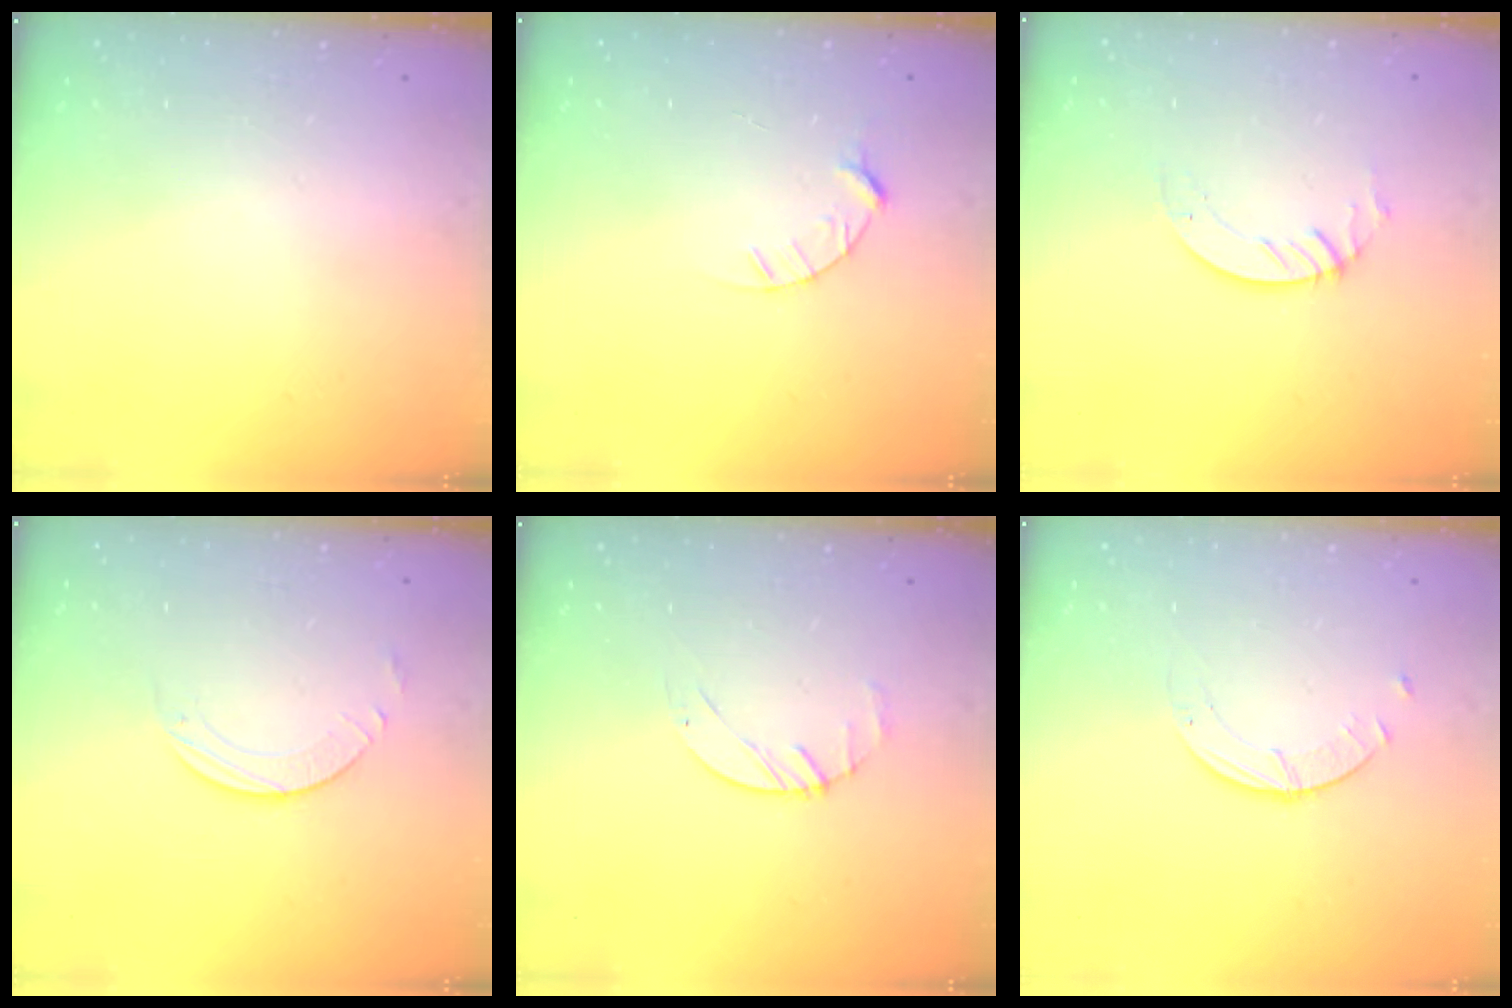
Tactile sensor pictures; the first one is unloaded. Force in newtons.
{"total": 4.3, "press": 4.3, "slide": 0.5}
{"total": 2.7, "press": 2.7, "slide": 0.2}
{"total": 2.3, "press": 2.3, "slide": 0.2}
{"total": 1.4, "press": 1.4, "slide": 0.2}
{"total": 1.4, "press": 1.4, "slide": 0.2}